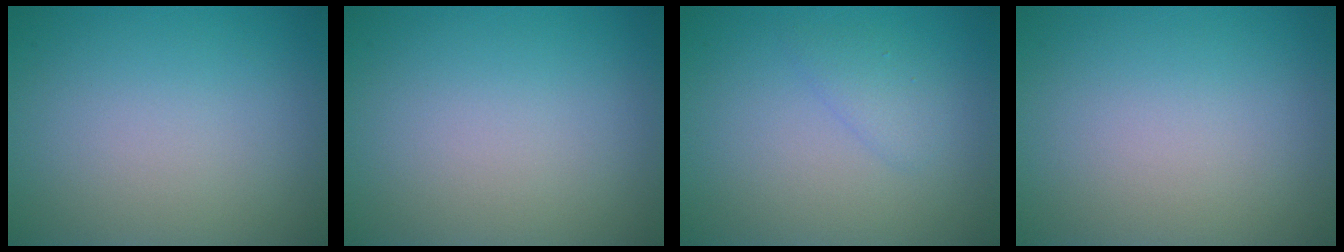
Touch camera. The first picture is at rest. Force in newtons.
{"total": 0.0}
{"total": 1.4, "press": 1.4, "slide": 0.1}
{"total": 0.0}